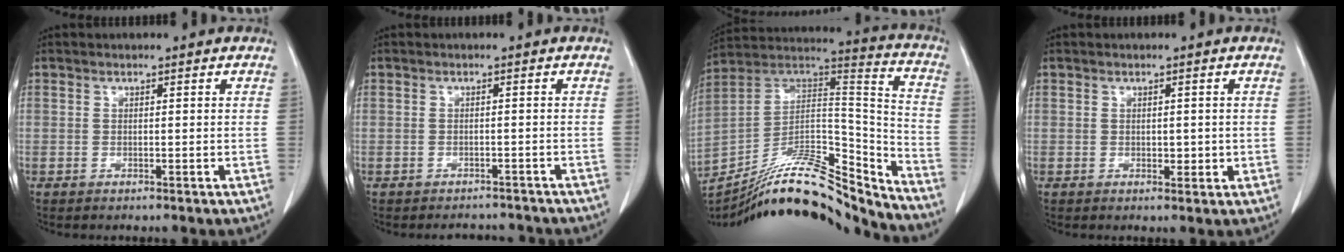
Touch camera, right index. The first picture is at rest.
{"total": 3.4, "force": [-3.1, 1.2, -0.3], "torque": [0.009, 0.000, -0.042]}
{"total": 24.6, "force": [-21.9, 3.9, 10.4], "torque": [-0.163, 0.034, -0.354]}
{"total": 1.9, "force": [0.0, 1.2, 1.4], "torque": [-0.015, 0.000, 0.004]}